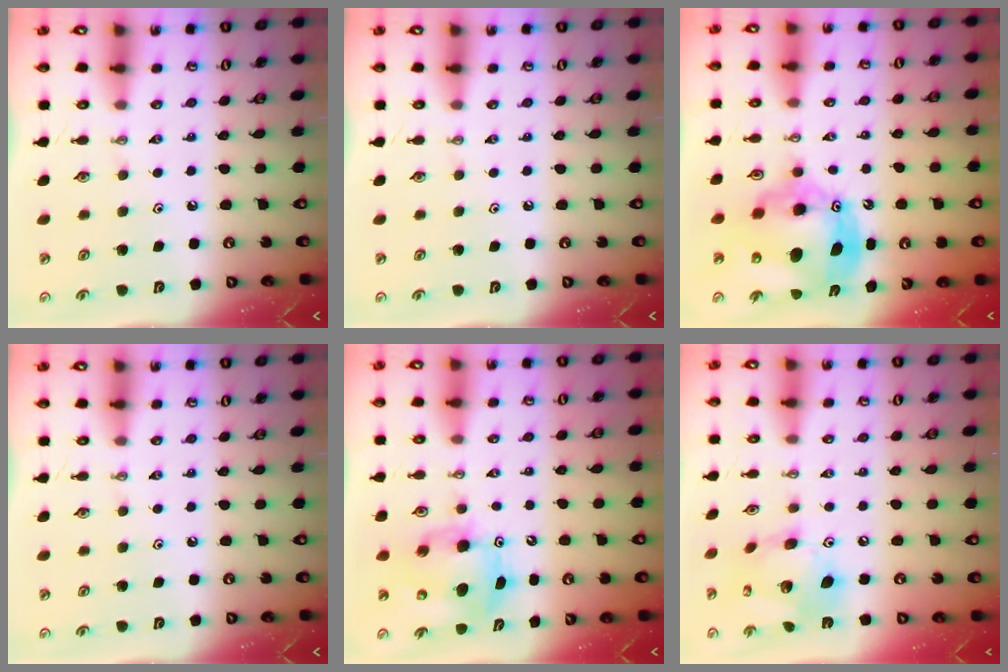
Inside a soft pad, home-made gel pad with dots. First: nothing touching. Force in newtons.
{"total": 0.0}
{"total": 16.8, "press": 16.7, "slide": 1.8}
{"total": 0.0}
{"total": 7.6, "press": 7.4, "slide": 1.7}
{"total": 15.5, "press": 15.4, "slide": 1.7}